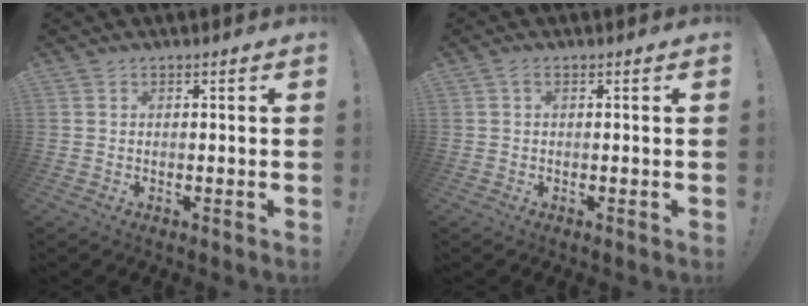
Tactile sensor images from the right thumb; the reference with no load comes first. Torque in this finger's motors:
{"motor_torque": [0.01, -0.02, 0.16, -0.13, 0.00]}